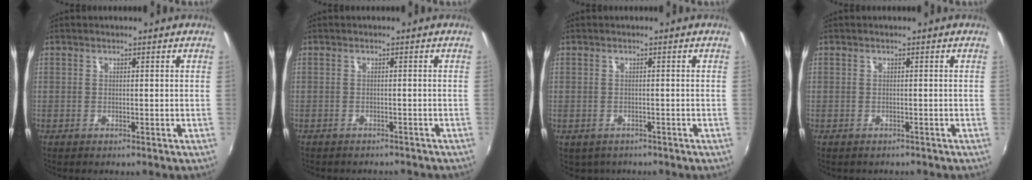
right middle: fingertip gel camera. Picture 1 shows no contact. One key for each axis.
{"total": 3.3, "fx": -3.0, "fy": 1.0, "fz": 0.9, "tx": -0.021, "ty": -0.012, "tz": -0.039}
{"total": 2.0, "fx": -1.2, "fy": 1.5, "fz": 0.5, "tx": -0.014, "ty": -0.007, "tz": -0.014}
{"total": 1.1, "fx": -0.9, "fy": 0.5, "fz": 0.2, "tx": -0.010, "ty": -0.003, "tz": -0.011}